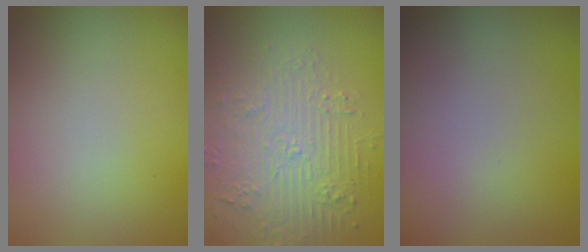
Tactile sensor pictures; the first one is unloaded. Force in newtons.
{"total": 4.8, "press": 4.2, "slide": 2.2}
{"total": 0.0}